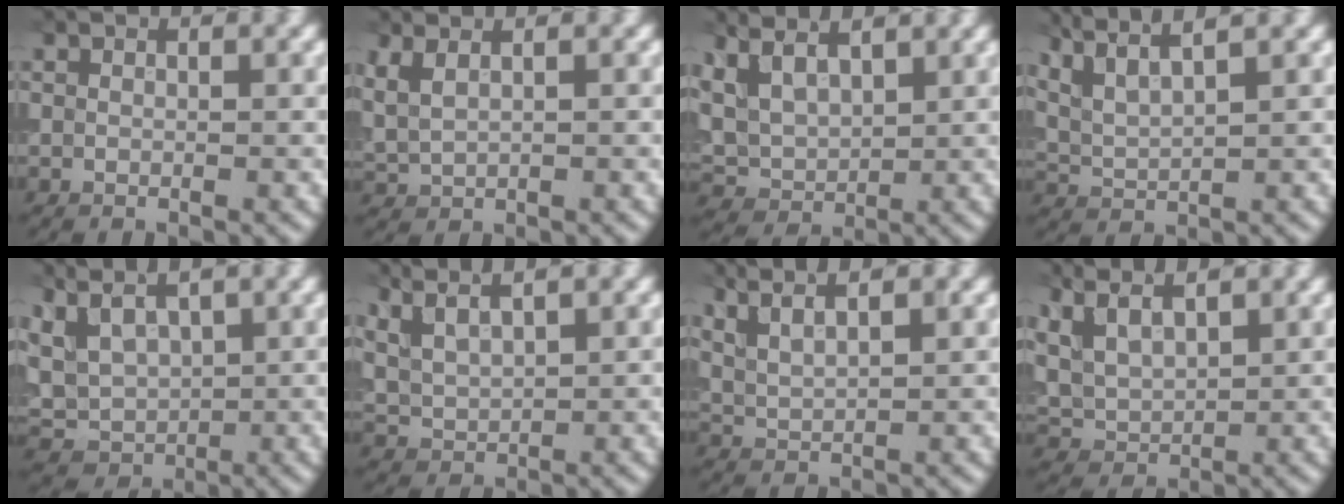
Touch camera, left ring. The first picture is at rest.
{"total": 2.5, "force": [1.6, 1.0, 1.6], "torque": [-0.041, 0.008, 0.031]}
{"total": 5.5, "force": [3.5, 2.9, 3.1], "torque": [-0.079, 0.009, 0.063]}
{"total": 6.0, "force": [4.5, 1.5, 3.7], "torque": [-0.075, 0.028, 0.062]}
{"total": 4.7, "force": [2.6, 2.7, 2.8], "torque": [-0.064, 0.007, 0.046]}
{"total": 4.3, "force": [3.3, 1.4, 2.4], "torque": [-0.054, 0.019, 0.056]}
{"total": 4.9, "force": [3.5, 1.6, 3.0], "torque": [-0.049, 0.024, 0.045]}
{"total": 6.8, "force": [4.7, 3.1, 3.9], "torque": [-0.108, 0.024, 0.081]}